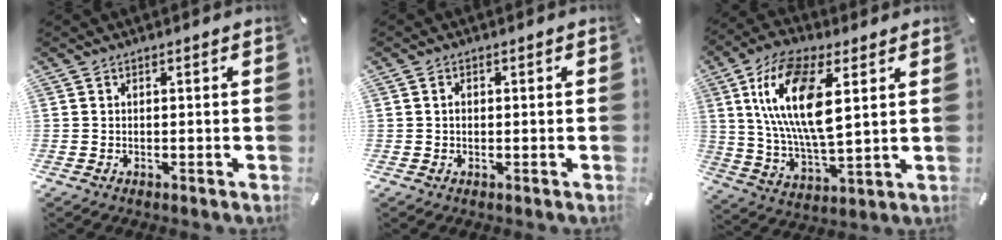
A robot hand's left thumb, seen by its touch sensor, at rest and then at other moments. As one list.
[{"total": 1.0, "force": [0.1, 0.8, 0.7], "torque": [-0.014, 0.005, 0.000]}, {"total": 17.8, "force": [6.1, 7.9, 14.8], "torque": [-0.306, -0.008, 0.102]}]